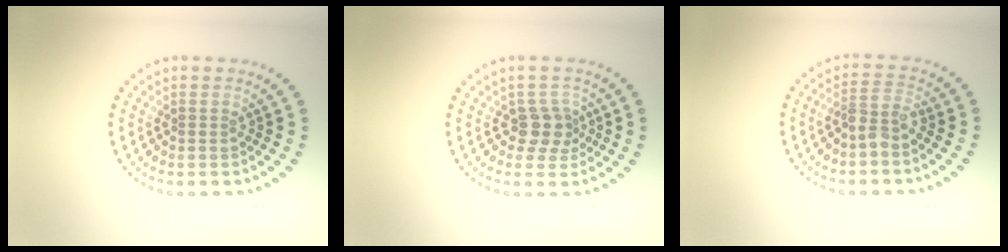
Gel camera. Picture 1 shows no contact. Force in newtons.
{"total": 2.4, "press": 1.9, "slide": 1.5}
{"total": 1.9, "press": 1.6, "slide": 0.9}